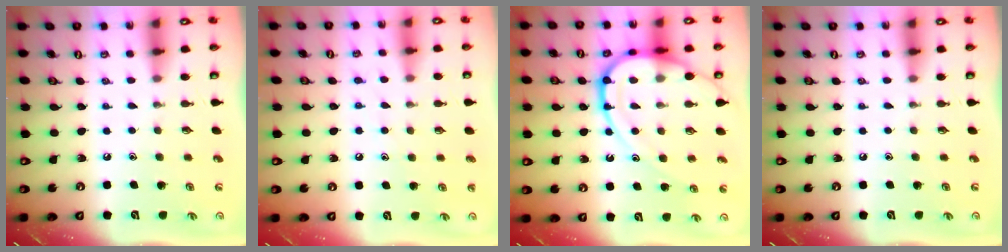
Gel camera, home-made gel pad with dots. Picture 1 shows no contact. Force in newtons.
{"total": 6.1, "press": 6.1, "slide": 0.5}
{"total": 16.4, "press": 16.4, "slide": 1.7}
{"total": 0.0}